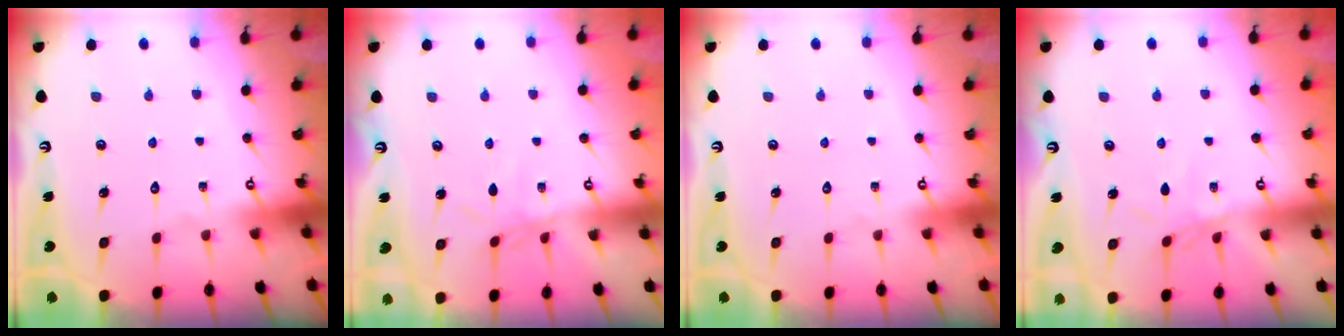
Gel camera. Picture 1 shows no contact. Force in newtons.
{"total": 3.5, "press": 3.5, "slide": 0.3}
{"total": 0.0}
{"total": 3.8, "press": 3.7, "slide": 0.5}